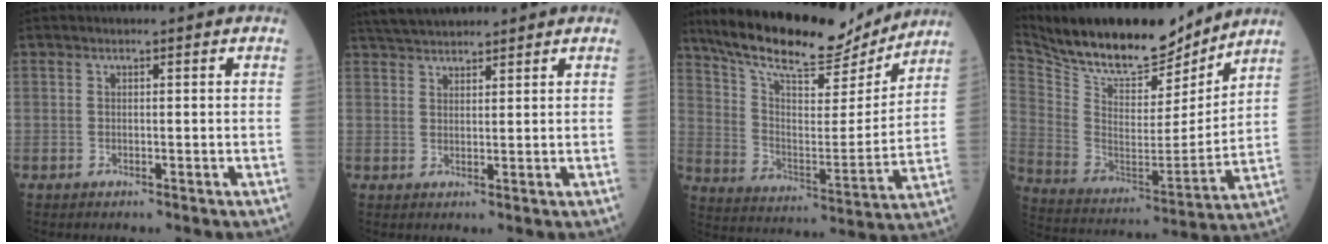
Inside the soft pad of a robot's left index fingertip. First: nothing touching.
{"total": 7.0, "force": [6.5, 1.1, 2.3], "torque": [-0.041, 0.031, 0.112]}
{"total": 19.9, "force": [17.5, 4.4, 8.4], "torque": [-0.147, -0.009, 0.279]}
{"total": 20.9, "force": [18.3, 5.6, 8.6], "torque": [-0.167, -0.005, 0.304]}